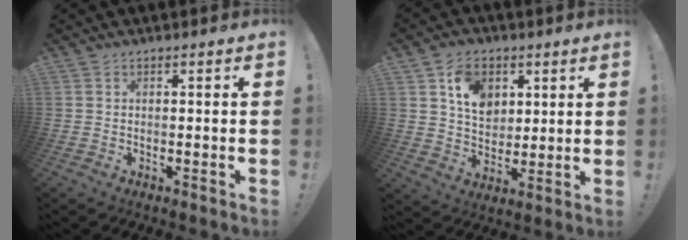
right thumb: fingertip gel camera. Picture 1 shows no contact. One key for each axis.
{"total": 11.5, "fx": 5.2, "fy": 8.7, "fz": 5.4, "tx": -0.080, "ty": -0.017, "tz": 0.100}